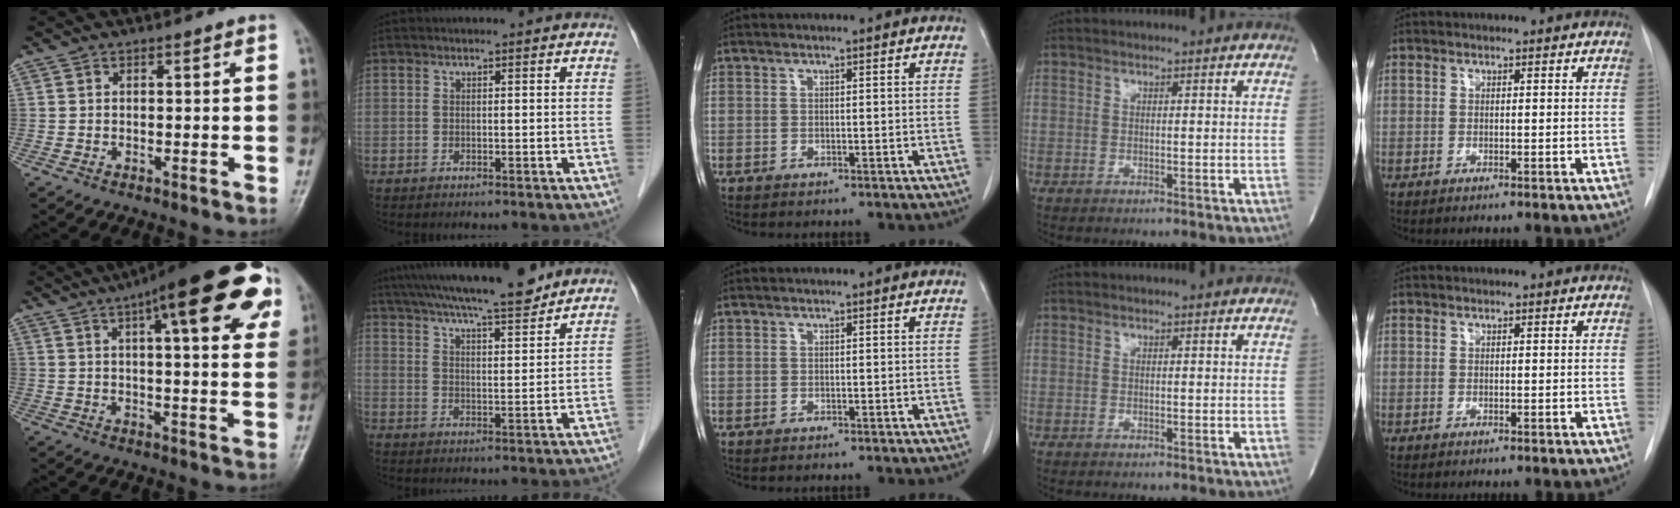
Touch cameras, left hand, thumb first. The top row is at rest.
{"thumb": {"total": 22.6, "force": [10.7, 6.5, 18.8], "torque": [-0.240, -0.002, 0.138]}, "index": {"total": 15.0, "force": [12.7, 1.4, 7.9], "torque": [-0.131, 0.004, 0.186]}}